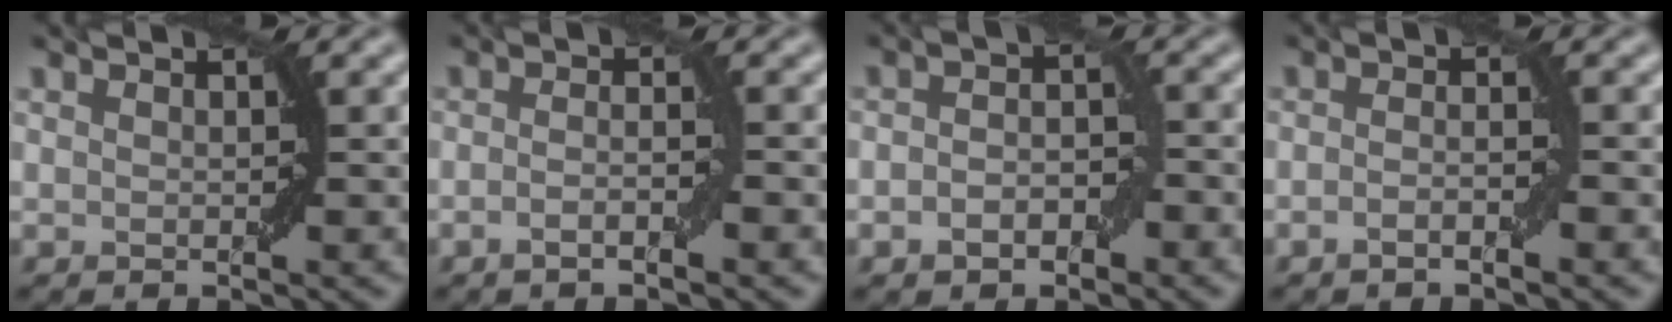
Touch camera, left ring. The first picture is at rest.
{"total": 1.8, "force": [-0.8, 0.2, 1.6], "torque": [-0.029, 0.001, -0.016]}
{"total": 2.9, "force": [-1.1, 1.8, 2.1], "torque": [-0.032, 0.003, -0.022]}
{"total": 1.5, "force": [-0.8, 0.2, 1.3], "torque": [-0.023, 0.002, -0.016]}